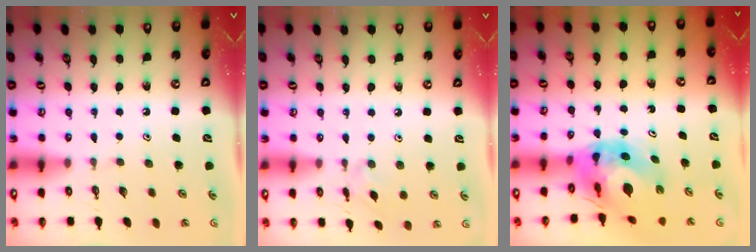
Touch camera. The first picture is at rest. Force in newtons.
{"total": 2.8, "press": 2.7, "slide": 0.6}
{"total": 11.2, "press": 11.1, "slide": 1.0}